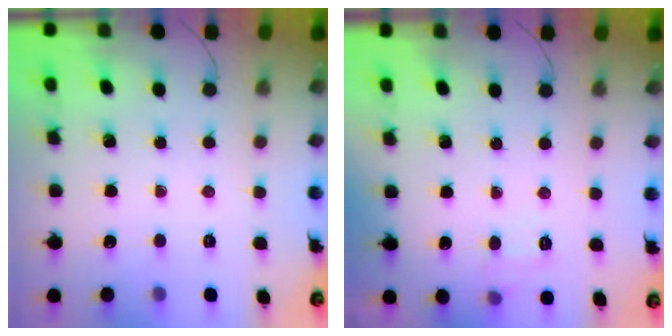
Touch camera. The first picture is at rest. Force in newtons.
{"total": 4.6, "press": 4.2, "slide": 1.9}